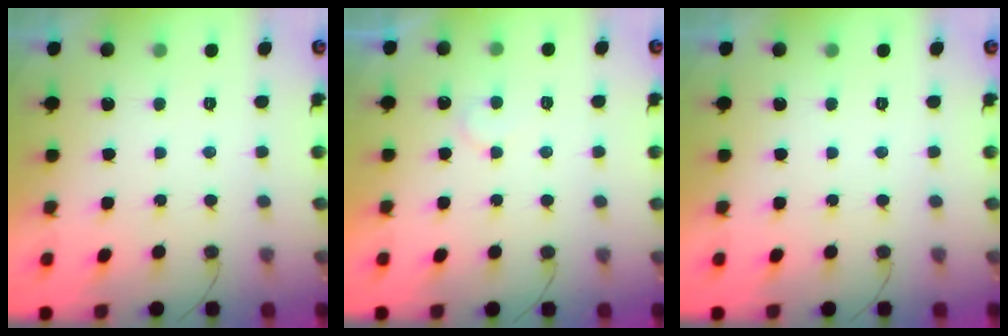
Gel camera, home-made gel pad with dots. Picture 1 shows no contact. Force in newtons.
{"total": 4.8, "press": 4.8, "slide": 0.3}
{"total": 0.0}